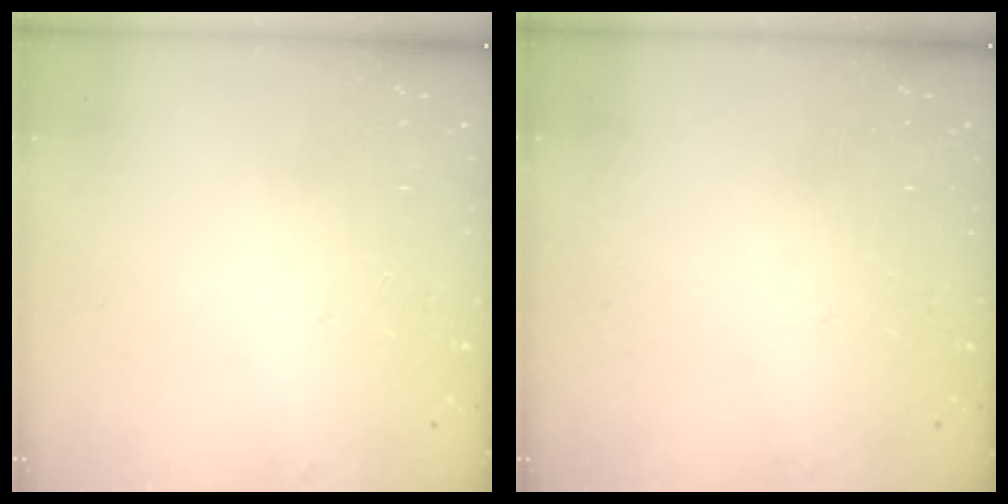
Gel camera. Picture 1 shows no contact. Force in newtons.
{"total": 0.0}